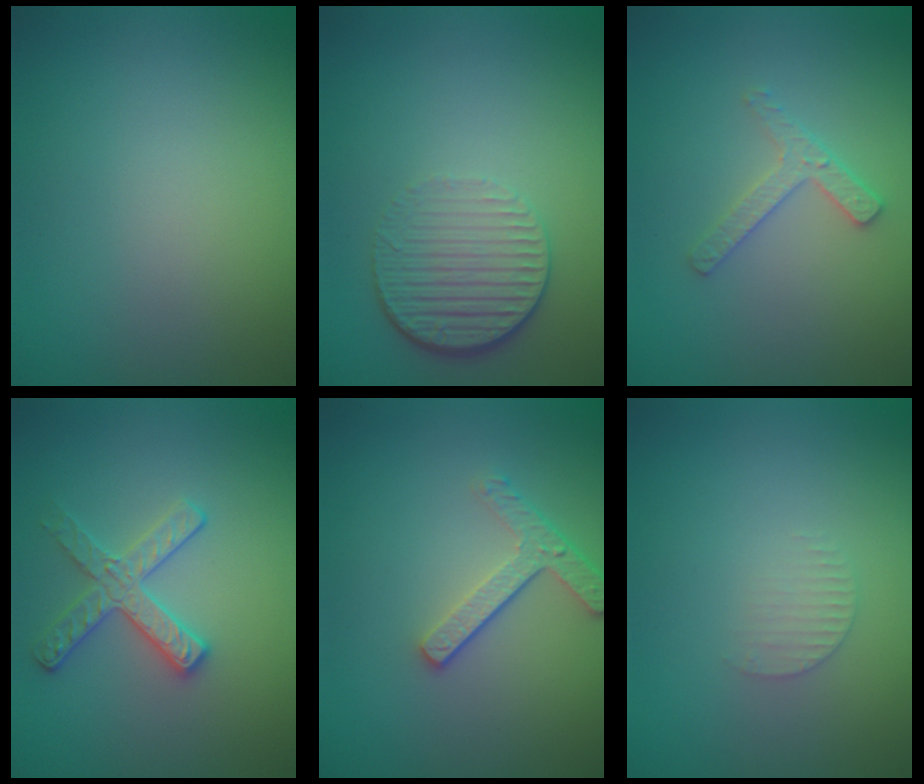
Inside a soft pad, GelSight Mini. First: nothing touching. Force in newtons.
{"total": 4.2, "press": 3.0, "slide": 3.0}
{"total": 2.3, "press": 2.2, "slide": 0.4}
{"total": 2.8, "press": 2.8, "slide": 0.3}
{"total": 2.9, "press": 2.4, "slide": 1.6}
{"total": 1.3, "press": 1.2, "slide": 0.4}